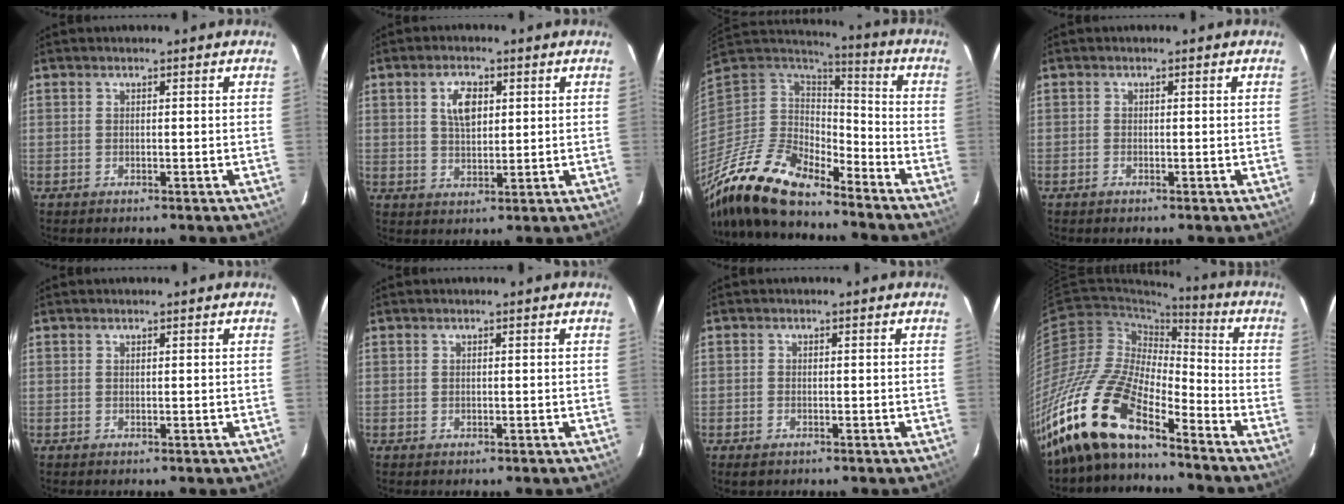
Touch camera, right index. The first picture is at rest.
{"total": 5.4, "force": [1.8, 2.9, 4.2], "torque": [-0.075, 0.007, 0.035]}
{"total": 20.3, "force": [-16.1, 6.5, 10.6], "torque": [-0.227, -0.037, -0.303]}
{"total": 0.6, "force": [-0.5, 0.4, 0.1], "torque": [-0.004, 0.000, -0.011]}
{"total": 0.0}
{"total": 0.0}
{"total": 1.8, "force": [-1.0, 1.2, 0.8], "torque": [-0.016, -0.003, -0.019]}
{"total": 20.3, "force": [-16.2, 6.2, 10.4], "torque": [-0.214, -0.010, -0.321]}